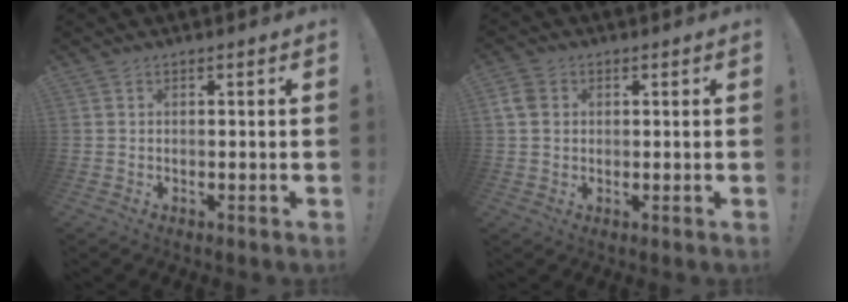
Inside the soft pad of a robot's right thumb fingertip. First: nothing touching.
{"total": 5.4, "force": [1.1, 4.5, 2.9], "torque": [-0.053, 0.008, 0.023]}